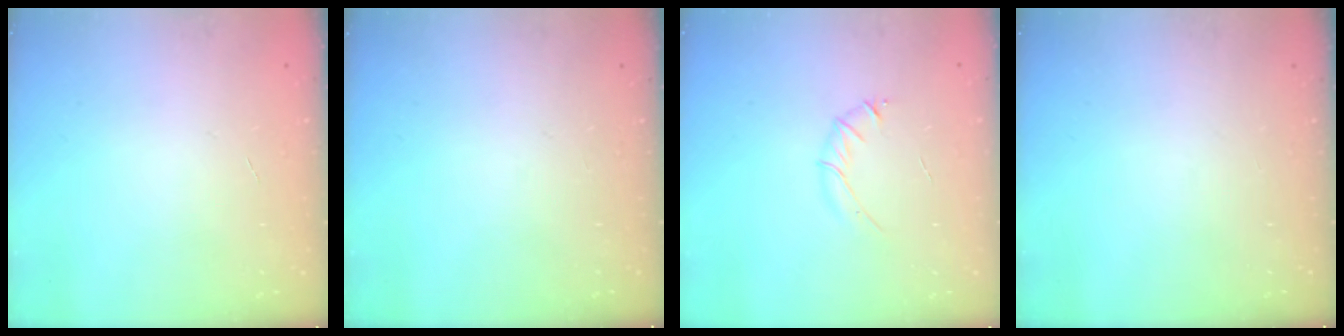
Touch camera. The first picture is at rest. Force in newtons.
{"total": 0.0}
{"total": 3.4, "press": 3.3, "slide": 1.0}
{"total": 0.0}